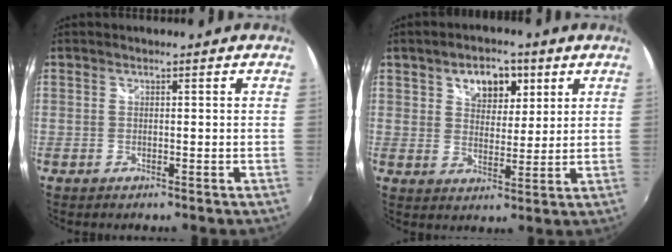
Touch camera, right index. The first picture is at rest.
{"total": 8.0, "force": [3.9, 5.1, 4.7], "torque": [-0.075, 0.017, 0.065]}